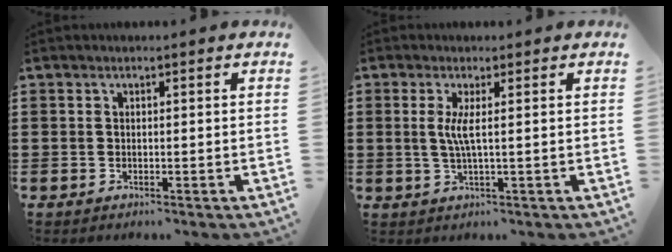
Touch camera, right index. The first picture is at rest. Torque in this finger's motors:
{"motor_torque": [0.57, 0.24, 0.32, 0.09]}